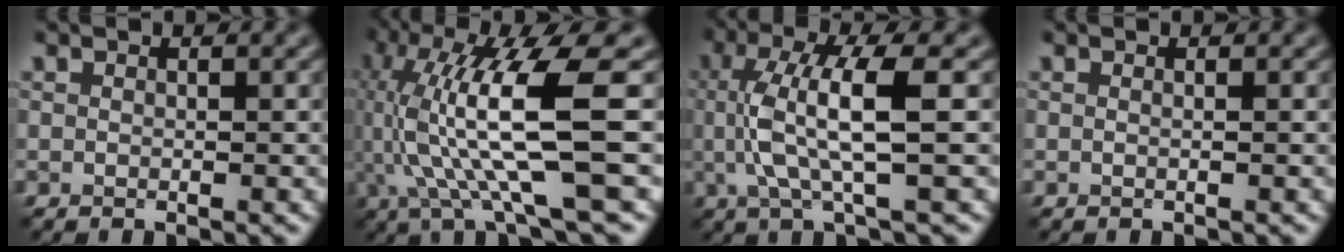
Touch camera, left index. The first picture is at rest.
{"total": 10.7, "force": [0.5, 2.4, 10.4], "torque": [-0.198, -0.005, 0.016]}
{"total": 6.7, "force": [0.4, 1.5, 6.5], "torque": [-0.135, 0.005, 0.011]}
{"total": 0.6, "force": [0.1, 0.2, 0.5], "torque": [-0.006, -0.001, -0.006]}